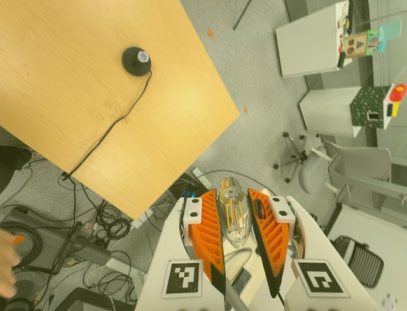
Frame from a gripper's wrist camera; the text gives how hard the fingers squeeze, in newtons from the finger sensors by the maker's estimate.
{"total": 8.4, "left": 7.6, "right": 9.3}